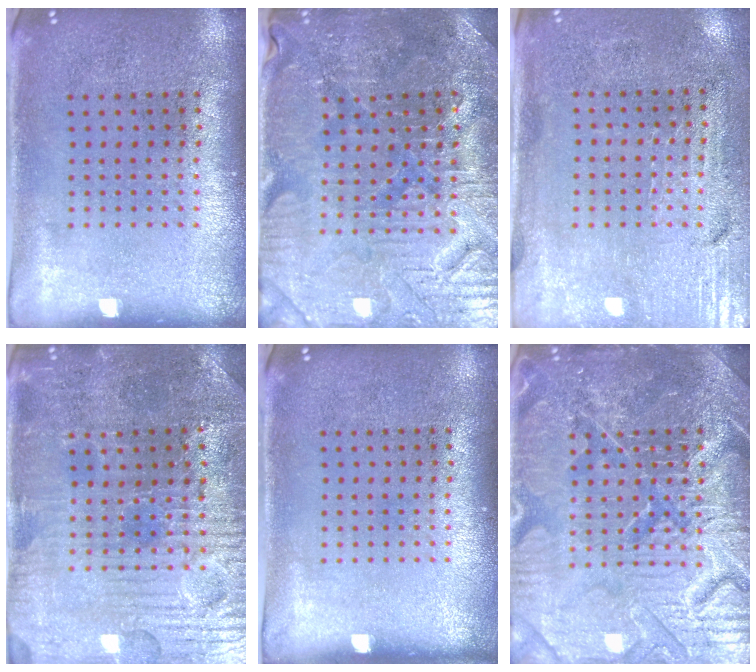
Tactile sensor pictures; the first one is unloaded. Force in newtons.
{"total": 3.5, "press": 3.5, "slide": 0.5}
{"total": 3.3, "press": 2.9, "slide": 1.5}
{"total": 3.6, "press": 3.6, "slide": 0.5}
{"total": 0.0}
{"total": 6.4, "press": 6.3, "slide": 0.7}